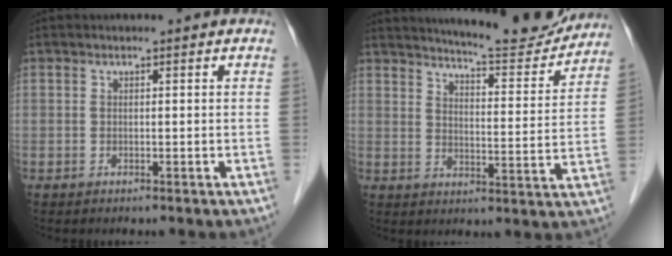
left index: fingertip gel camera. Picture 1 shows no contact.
{"total": 14.5, "force": [13.8, 1.2, 4.4], "torque": [-0.065, -0.032, 0.177]}